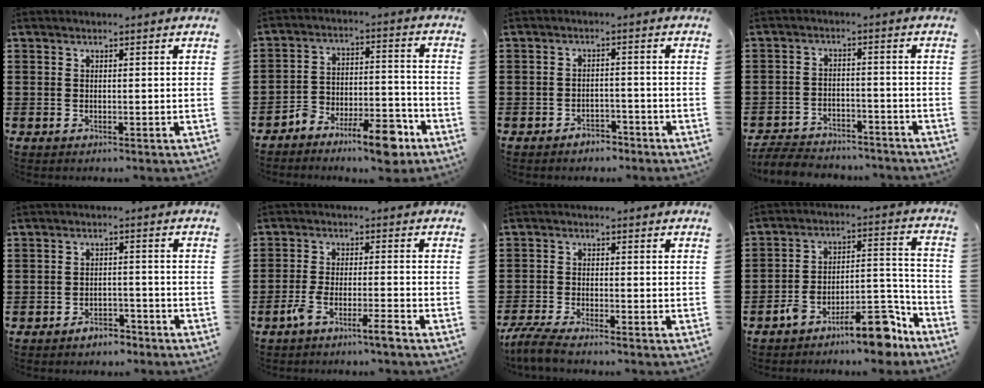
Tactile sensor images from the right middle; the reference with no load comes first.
{"total": 9.0, "force": [-7.6, 2.4, 4.3], "torque": [-0.061, 0.030, -0.140]}
{"total": 2.4, "force": [-2.3, 0.6, 0.2], "torque": [-0.011, 0.004, -0.049]}
{"total": 4.9, "force": [-4.8, 0.8, 0.4], "torque": [-0.012, 0.009, -0.100]}
{"total": 2.9, "force": [-2.7, 0.8, 0.7], "torque": [-0.016, 0.006, -0.054]}
{"total": 4.6, "force": [-3.5, 0.1, 3.0], "torque": [-0.071, -0.011, -0.068]}
{"total": 3.4, "force": [-3.1, -0.1, 1.5], "torque": [-0.047, -0.013, -0.067]}
{"total": 11.2, "force": [-9.3, 2.6, 5.7], "torque": [-0.069, 0.045, -0.166]}